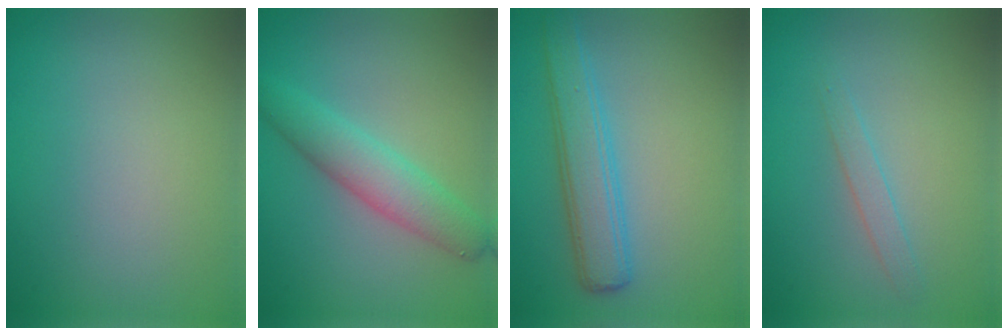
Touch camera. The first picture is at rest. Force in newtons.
{"total": 3.8, "press": 3.8, "slide": 0.1}
{"total": 4.0, "press": 4.0, "slide": 0.0}
{"total": 1.2, "press": 1.2, "slide": 0.1}